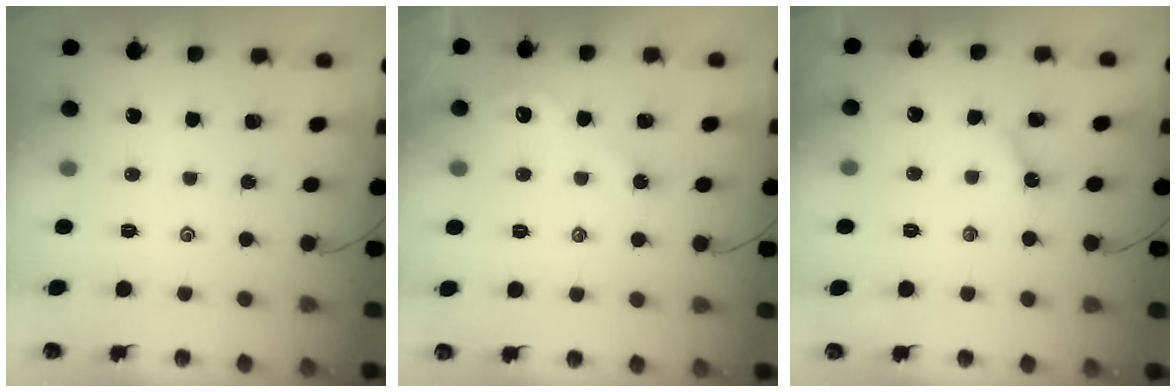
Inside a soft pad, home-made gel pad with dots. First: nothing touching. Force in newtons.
{"total": 3.6, "press": 3.6, "slide": 0.5}
{"total": 3.4, "press": 3.4, "slide": 0.5}